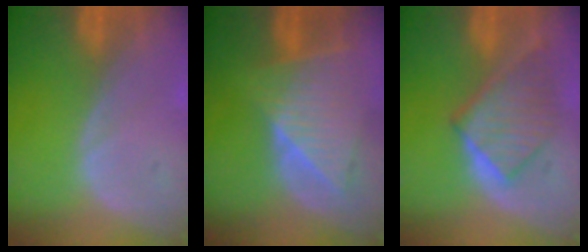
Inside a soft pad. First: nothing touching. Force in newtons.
{"total": 9.2, "press": 8.2, "slide": 4.2}
{"total": 6.9, "press": 6.9, "slide": 0.2}